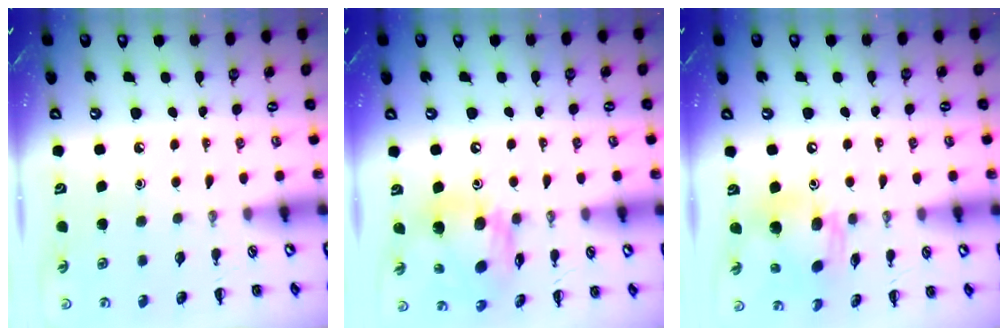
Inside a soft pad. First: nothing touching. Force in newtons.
{"total": 14.4, "press": 14.3, "slide": 2.2}
{"total": 13.1, "press": 12.6, "slide": 3.6}